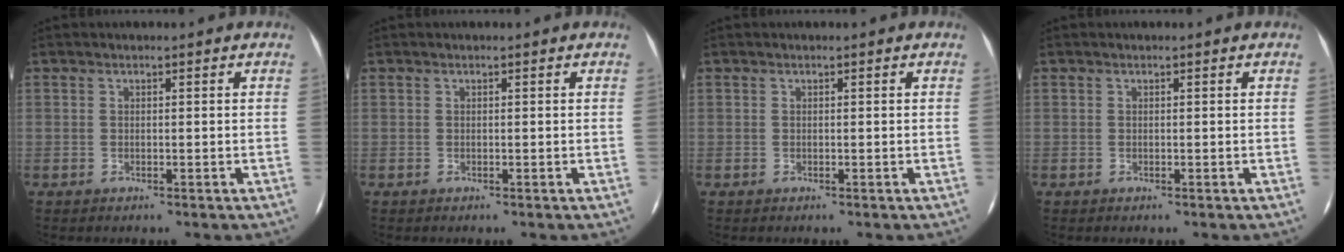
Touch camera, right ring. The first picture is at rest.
{"total": 0.0}
{"total": 0.0}
{"total": 0.0}